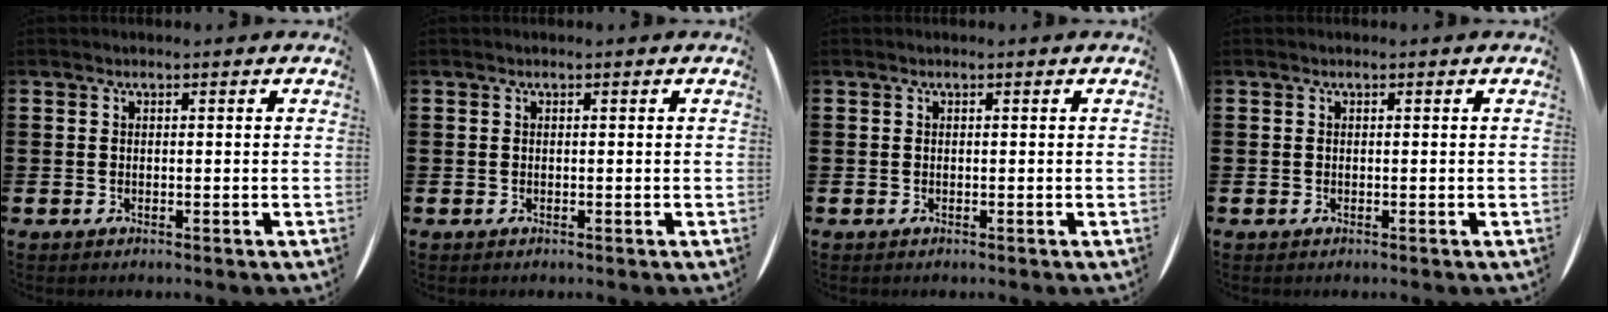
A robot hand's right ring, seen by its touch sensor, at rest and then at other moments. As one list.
[{"total": 0.0}, {"total": 0.0}, {"total": 0.0}]